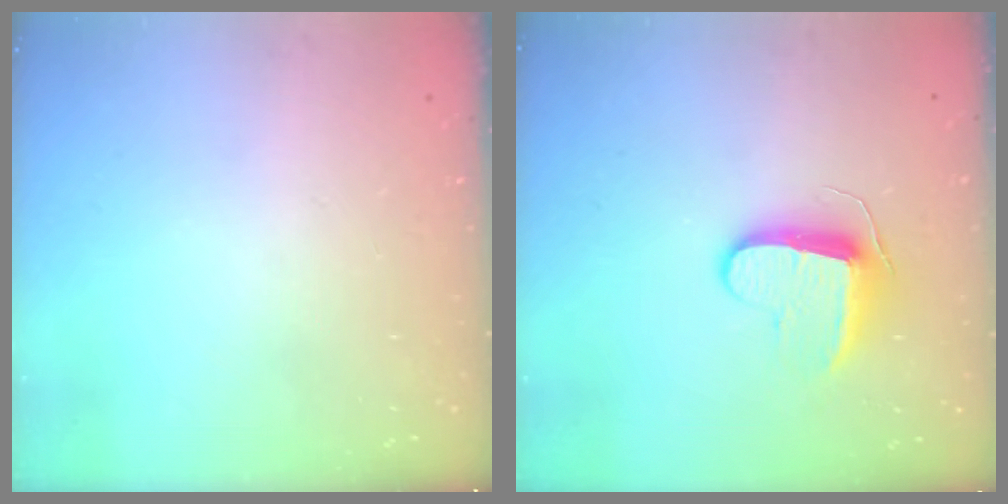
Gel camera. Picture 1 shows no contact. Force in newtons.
{"total": 9.3, "press": 9.3, "slide": 0.0}